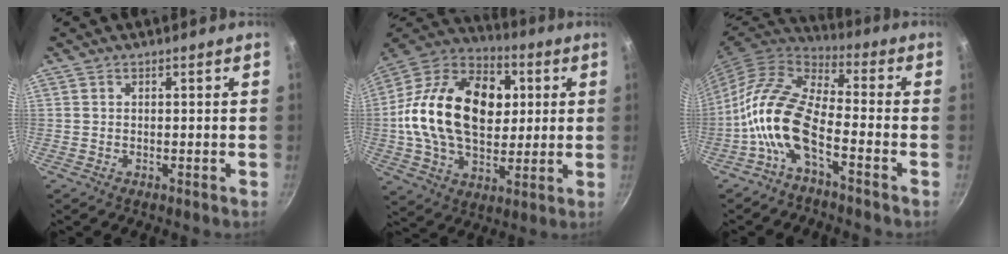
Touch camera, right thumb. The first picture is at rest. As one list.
[{"total": 26.2, "force": [3.2, 17.6, 19.1], "torque": [-0.304, 0.021, 0.044]}, {"total": 13.2, "force": [-5.2, 5.6, 10.8], "torque": [-0.209, 0.050, -0.117]}]